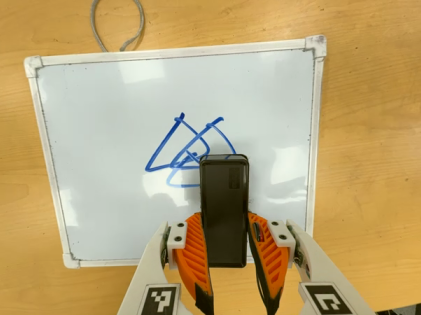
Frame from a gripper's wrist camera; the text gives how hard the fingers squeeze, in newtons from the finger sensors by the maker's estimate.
{"total": 5.9, "left": 4.4, "right": 7.4}